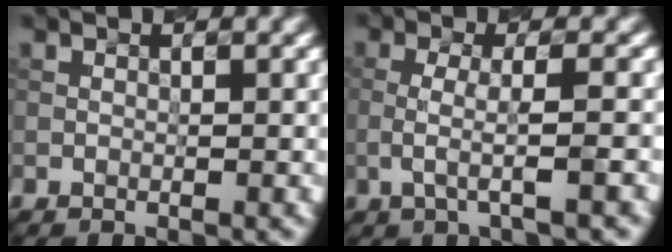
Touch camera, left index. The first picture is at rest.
{"total": 2.4, "force": [-0.8, 0.3, 2.3], "torque": [-0.045, 0.005, -0.012]}